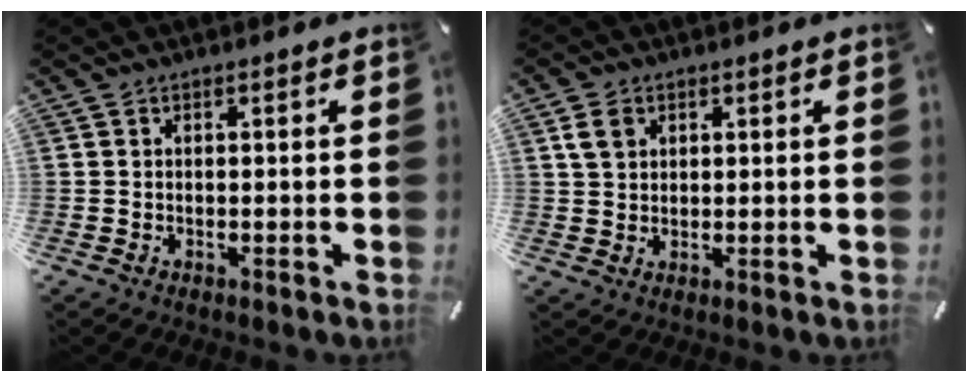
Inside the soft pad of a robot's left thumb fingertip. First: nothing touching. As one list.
[{"total": 3.9, "force": [1.7, 3.1, 1.6], "torque": [-0.030, 0.002, 0.030]}]